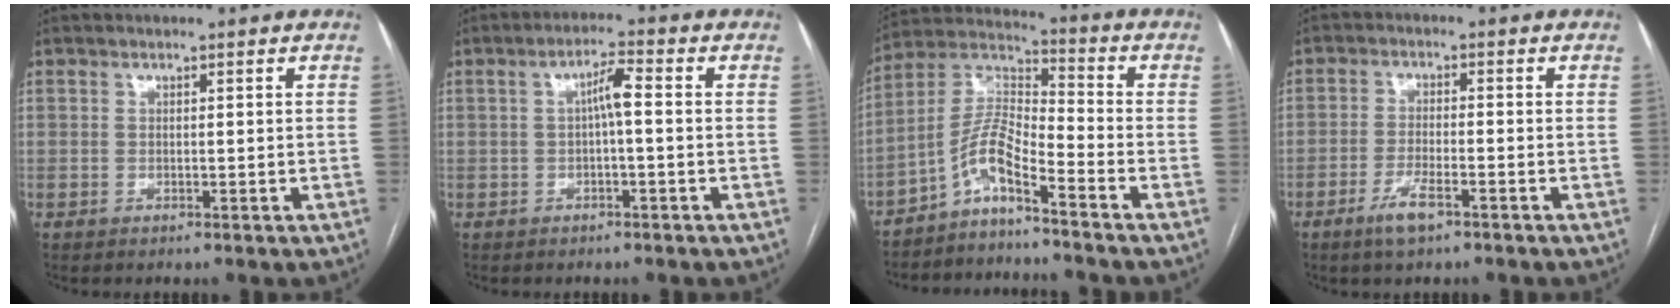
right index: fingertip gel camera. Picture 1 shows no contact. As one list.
[{"total": 3.7, "force": [0.0, 0.4, 3.7], "torque": [-0.063, 0.014, 0.002]}, {"total": 7.6, "force": [-5.1, 0.7, 5.6], "torque": [-0.122, 0.017, -0.102]}, {"total": 4.3, "force": [-2.7, 0.8, 3.3], "torque": [-0.068, -0.004, -0.048]}]